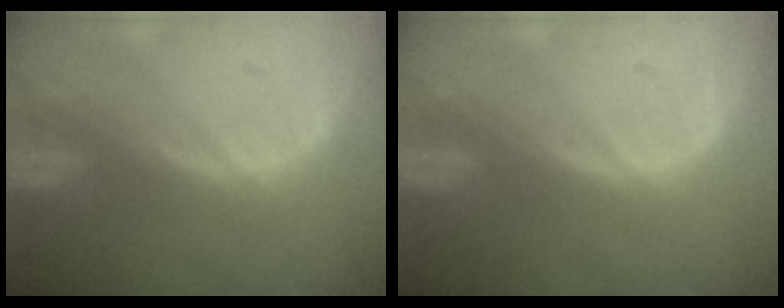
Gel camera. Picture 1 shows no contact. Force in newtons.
{"total": 0.0}